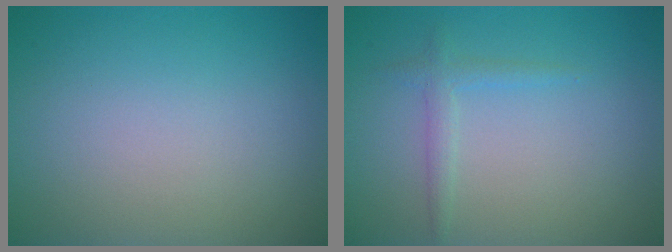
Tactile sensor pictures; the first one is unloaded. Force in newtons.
{"total": 1.3, "press": 1.3, "slide": 0.0}